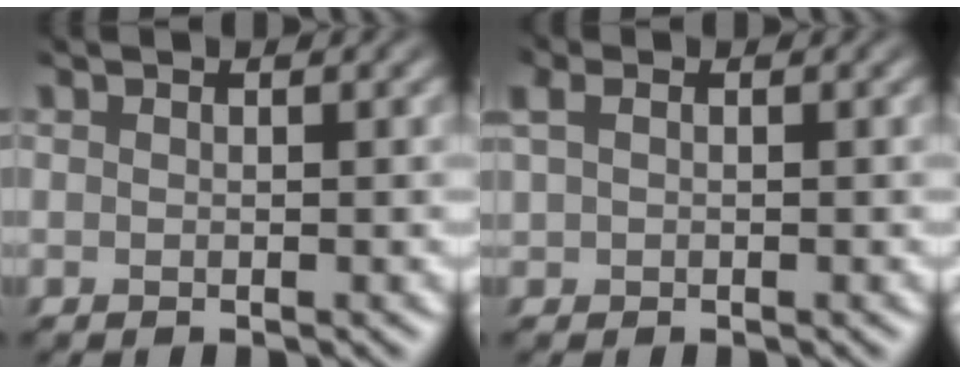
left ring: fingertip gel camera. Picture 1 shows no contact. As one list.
[{"total": 1.3, "force": [0.6, 0.9, 0.8], "torque": [-0.028, 0.009, 0.023]}]